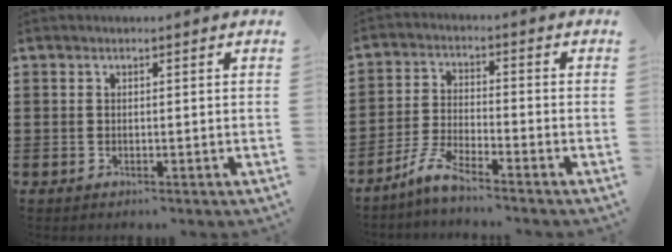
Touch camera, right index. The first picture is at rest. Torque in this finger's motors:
{"motor_torque": [-0.73, 0.74, 0.16, 0.03]}